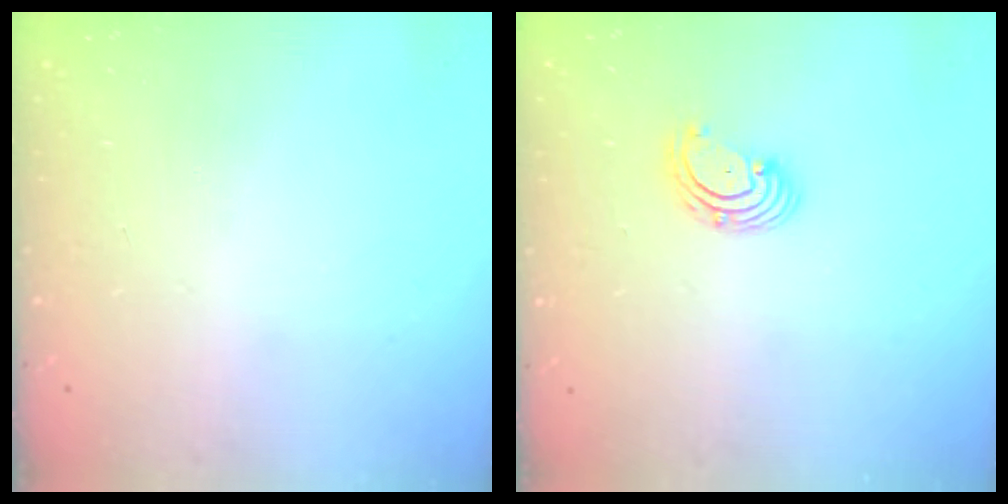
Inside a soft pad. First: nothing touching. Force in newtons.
{"total": 2.9, "press": 2.9, "slide": 0.1}